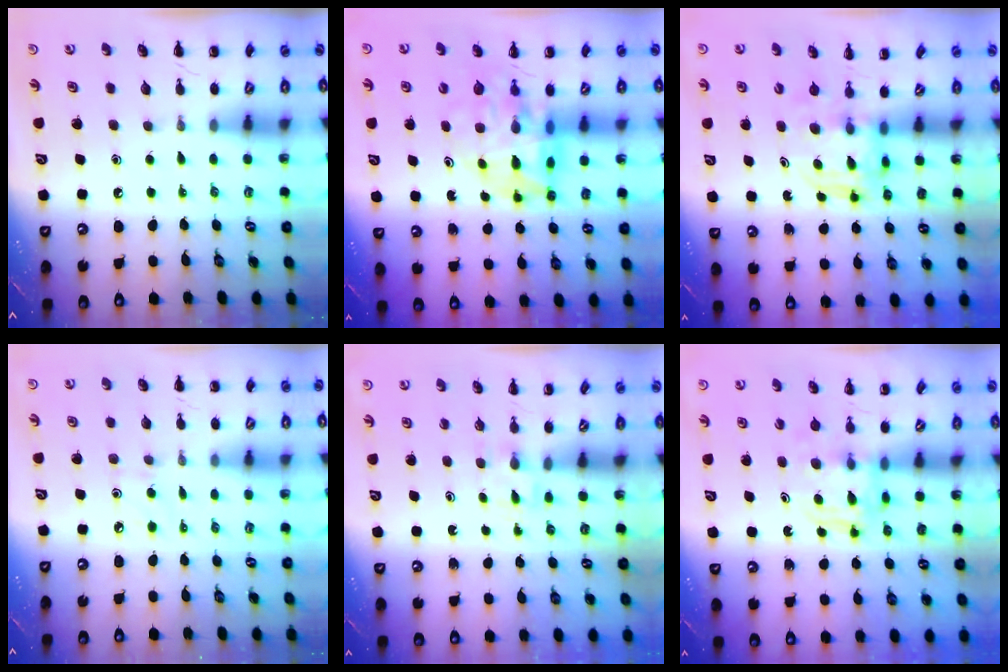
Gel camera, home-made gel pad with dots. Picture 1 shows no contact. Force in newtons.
{"total": 12.4, "press": 11.8, "slide": 3.6}
{"total": 3.8, "press": 3.8, "slide": 0.3}
{"total": 2.8, "press": 2.7, "slide": 1.0}
{"total": 2.3, "press": 2.1, "slide": 0.8}
{"total": 4.8, "press": 4.8, "slide": 0.6}